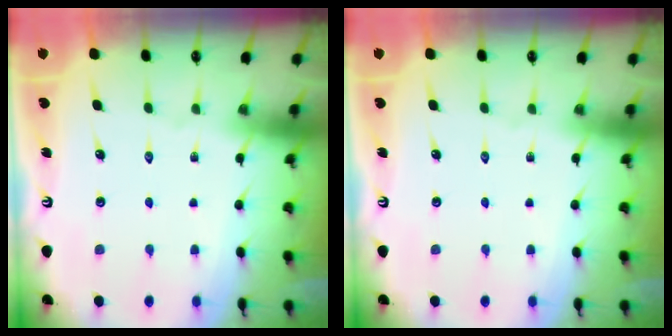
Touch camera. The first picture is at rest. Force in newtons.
{"total": 0.0}